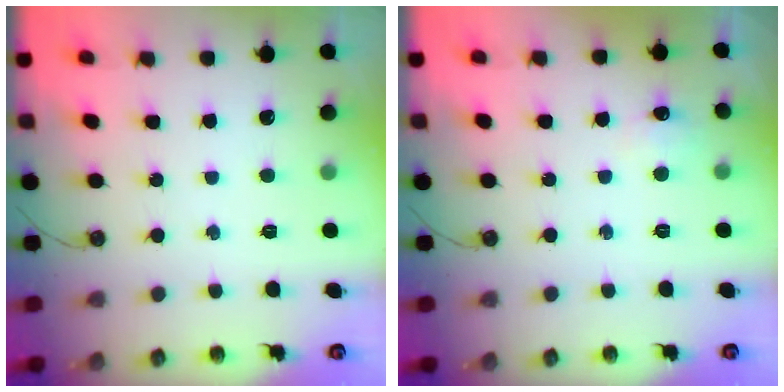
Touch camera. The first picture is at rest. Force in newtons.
{"total": 6.4, "press": 6.3, "slide": 0.9}